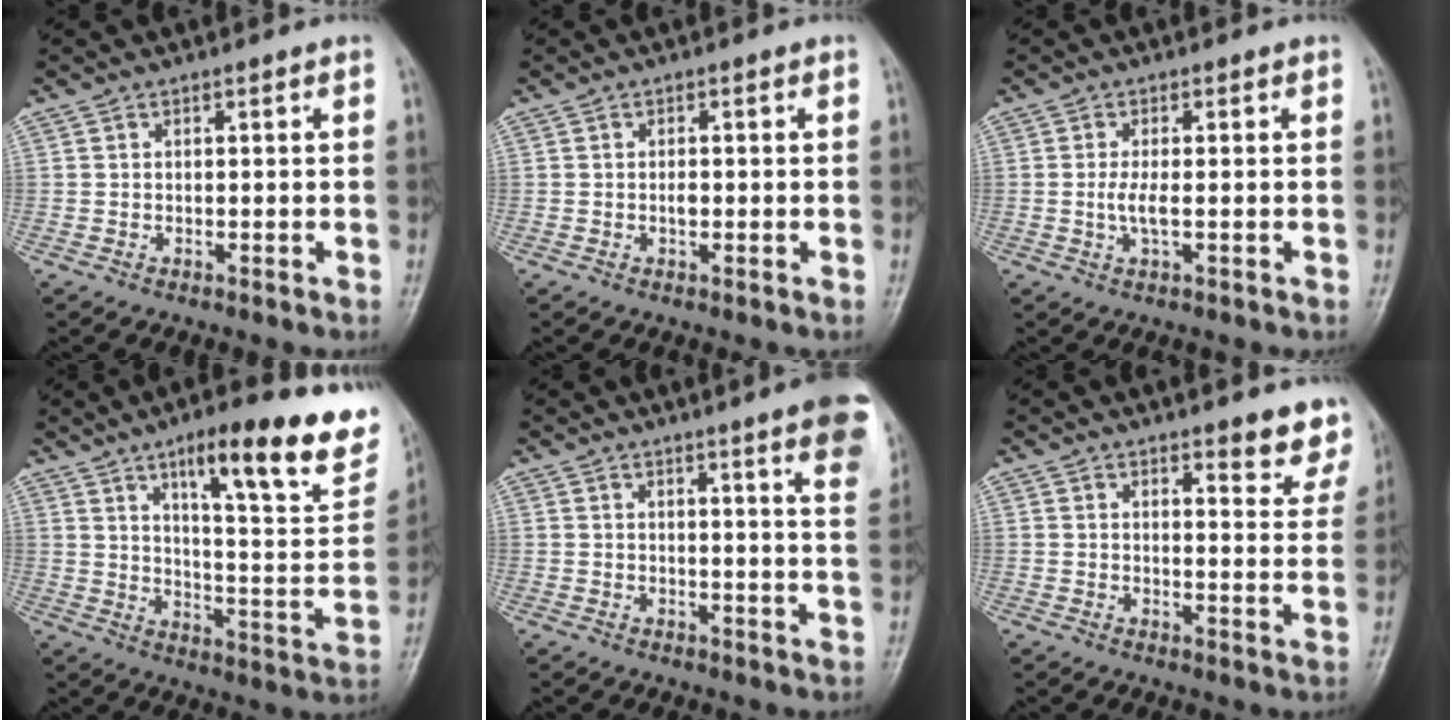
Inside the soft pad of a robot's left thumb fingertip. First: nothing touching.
{"total": 1.3, "force": [-0.2, 0.7, 1.1], "torque": [-0.017, 0.000, -0.004]}
{"total": 2.9, "force": [-0.3, 0.8, 2.7], "torque": [-0.065, -0.005, -0.007]}
{"total": 22.9, "force": [13.9, 5.5, 17.5], "torque": [-0.206, -0.056, 0.204]}
{"total": 12.5, "force": [7.8, 1.3, 9.7], "torque": [-0.101, -0.028, 0.076]}
{"total": 7.5, "force": [6.2, 2.2, 3.4], "torque": [-0.008, -0.037, 0.061]}